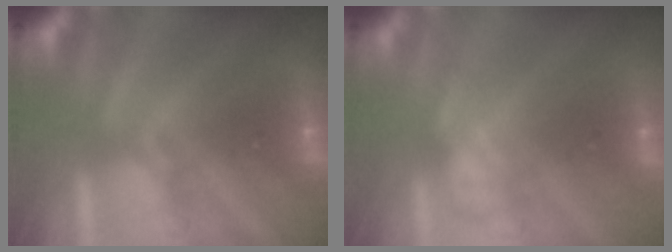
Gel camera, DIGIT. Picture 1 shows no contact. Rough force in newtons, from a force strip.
{"total": 2.8}